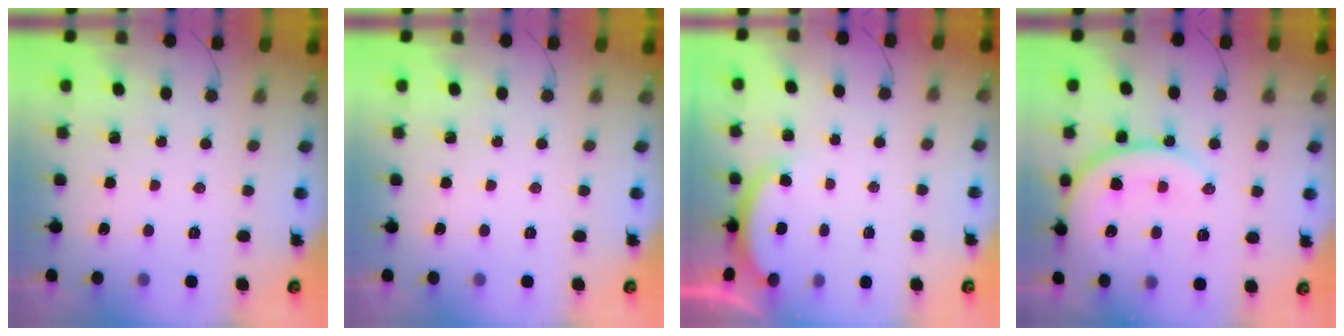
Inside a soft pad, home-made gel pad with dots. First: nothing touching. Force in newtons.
{"total": 0.0}
{"total": 2.6, "press": 2.6, "slide": 0.5}
{"total": 16.6, "press": 16.5, "slide": 1.7}